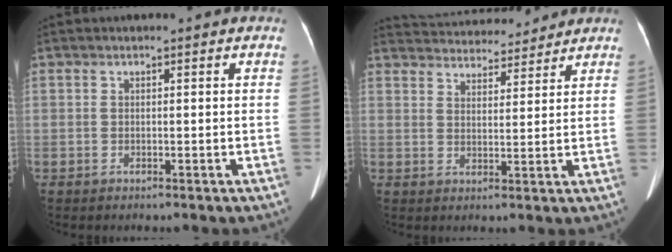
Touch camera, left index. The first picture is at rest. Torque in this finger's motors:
{"motor_torque": [0.02, -0.58, 0.12, 0.02]}